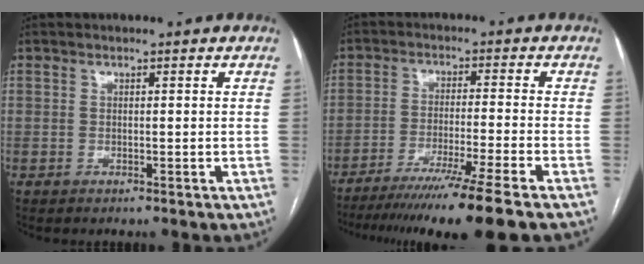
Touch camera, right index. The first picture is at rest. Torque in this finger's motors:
{"motor_torque": [0.55, -0.63, 0.71, 0.17]}